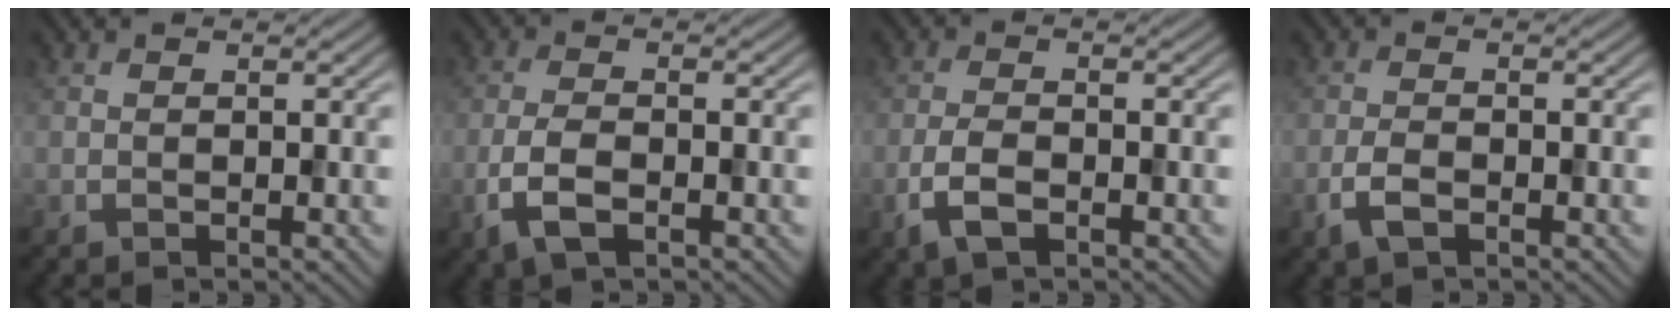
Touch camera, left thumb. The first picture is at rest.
{"total": 4.8, "force": [-2.0, 2.1, 3.8], "torque": [-0.090, -0.004, -0.044]}
{"total": 4.0, "force": [-1.9, 1.7, 3.0], "torque": [-0.071, -0.003, -0.042]}
{"total": 2.9, "force": [-1.5, 1.3, 2.2], "torque": [-0.051, -0.003, -0.035]}